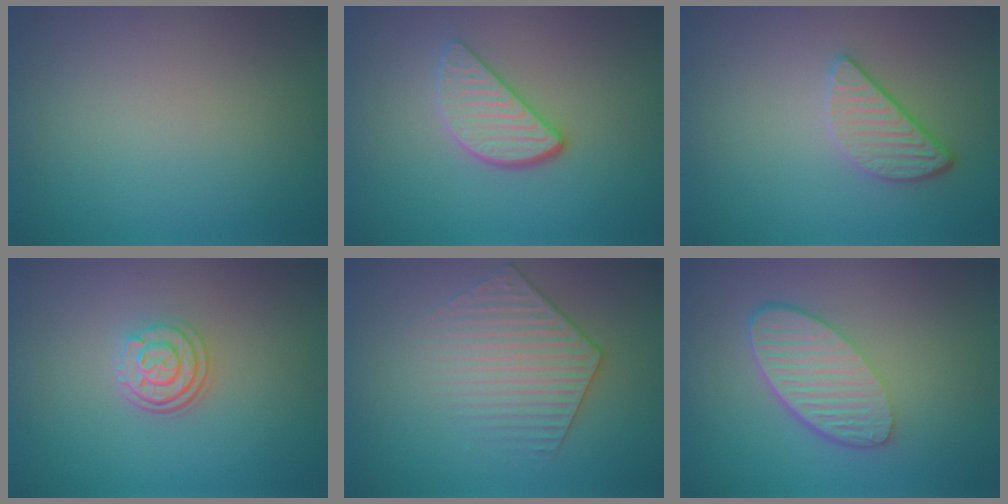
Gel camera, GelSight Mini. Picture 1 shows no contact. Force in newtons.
{"total": 3.5, "press": 2.9, "slide": 2.0}
{"total": 2.6, "press": 2.3, "slide": 1.3}
{"total": 3.0, "press": 2.5, "slide": 1.7}
{"total": 3.7, "press": 3.5, "slide": 1.2}
{"total": 5.8, "press": 4.3, "slide": 4.0}